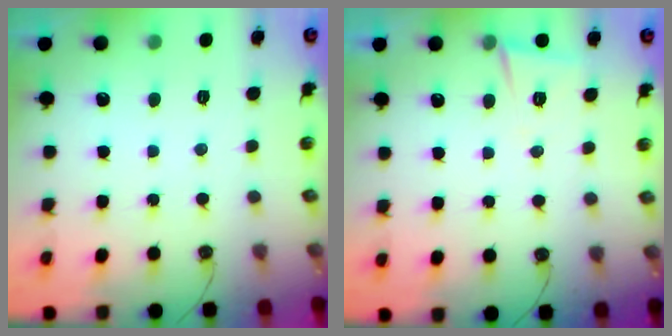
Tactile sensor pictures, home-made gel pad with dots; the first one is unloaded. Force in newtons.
{"total": 5.7, "press": 4.1, "slide": 4.0}